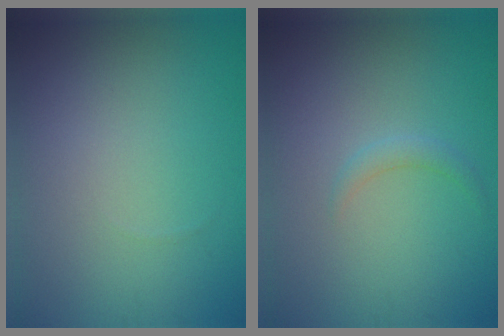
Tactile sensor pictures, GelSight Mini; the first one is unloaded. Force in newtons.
{"total": 1.1, "press": 1.1, "slide": 0.0}